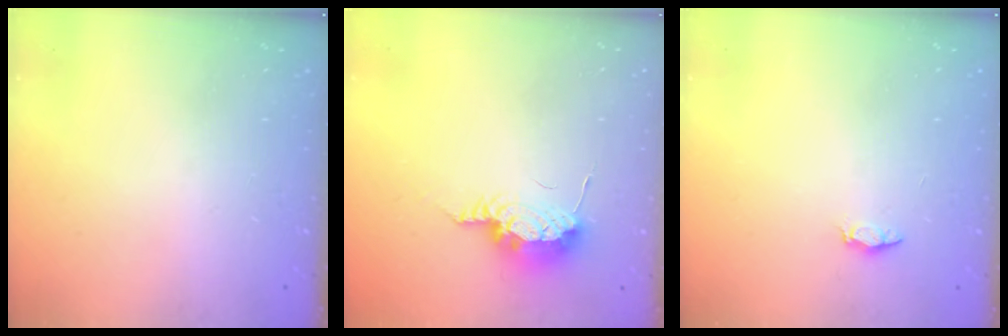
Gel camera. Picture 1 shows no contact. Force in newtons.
{"total": 8.3, "press": 8.1, "slide": 1.8}
{"total": 2.5, "press": 2.5, "slide": 0.3}